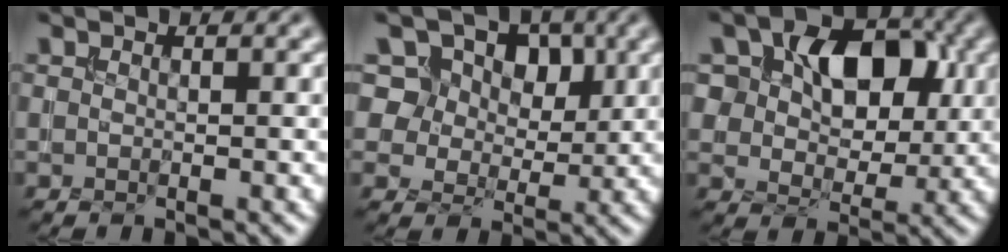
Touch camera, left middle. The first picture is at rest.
{"total": 11.1, "force": [5.9, 7.9, 5.0], "torque": [-0.105, 0.009, 0.105]}
{"total": 9.0, "force": [2.7, 6.0, 6.1], "torque": [-0.102, 0.005, 0.039]}